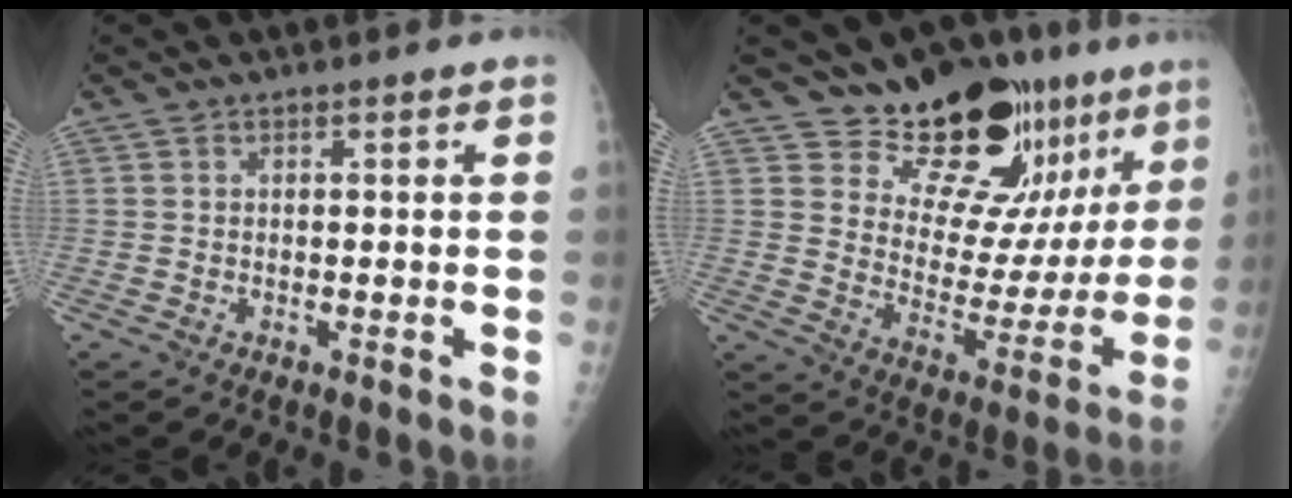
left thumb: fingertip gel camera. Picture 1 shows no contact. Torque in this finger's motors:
{"motor_torque": [0.21, 0.12, -0.18, -0.30, -0.01]}